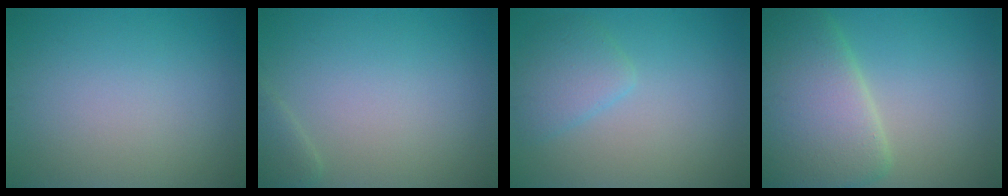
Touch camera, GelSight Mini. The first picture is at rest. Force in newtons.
{"total": 1.3, "press": 1.3, "slide": 0.0}
{"total": 2.6, "press": 2.6, "slide": 0.2}
{"total": 9.1, "press": 9.1, "slide": 0.3}